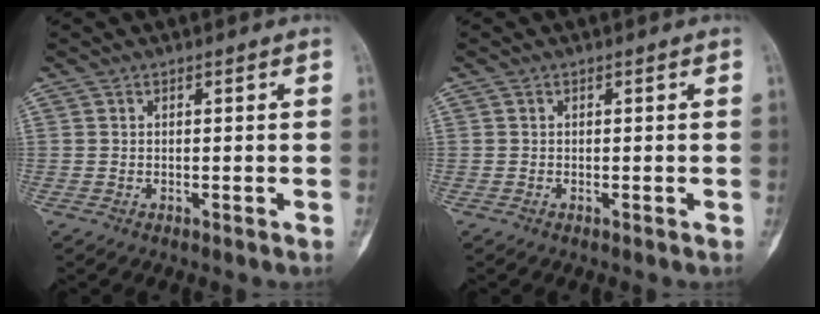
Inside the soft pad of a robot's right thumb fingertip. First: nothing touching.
{"total": 0.0}